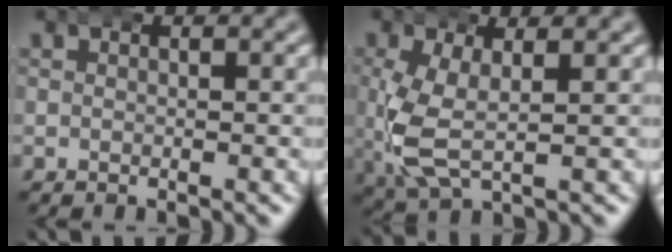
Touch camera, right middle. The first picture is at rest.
{"total": 5.3, "force": [-0.4, 3.2, 4.3], "torque": [-0.116, -0.015, 0.003]}